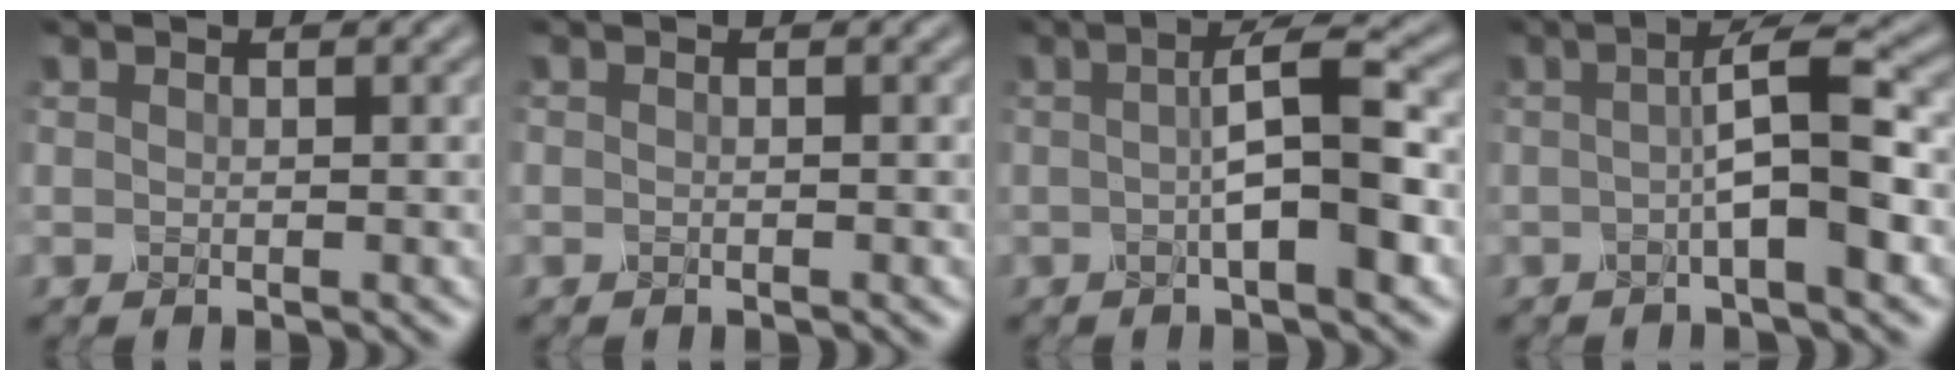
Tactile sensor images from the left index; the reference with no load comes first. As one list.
[{"total": 0.0}, {"total": 6.1, "force": [-0.3, 1.2, 5.9], "torque": [-0.091, 0.010, -0.011]}, {"total": 5.5, "force": [-0.4, 0.9, 5.4], "torque": [-0.085, 0.012, -0.013]}]